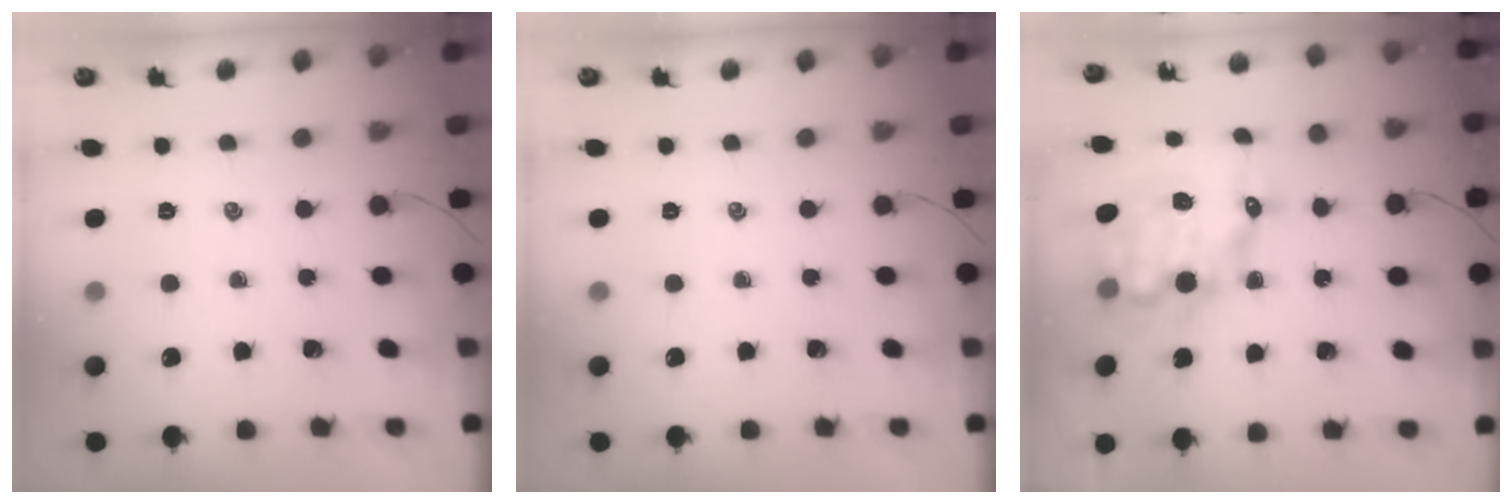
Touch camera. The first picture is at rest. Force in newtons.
{"total": 0.0}
{"total": 13.5, "press": 13.1, "slide": 3.2}